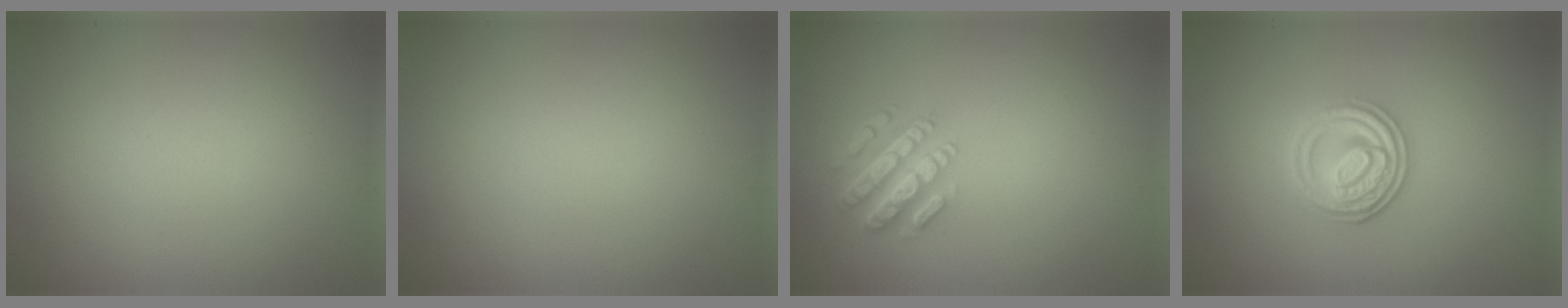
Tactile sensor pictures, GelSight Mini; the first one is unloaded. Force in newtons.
{"total": 0.0}
{"total": 4.3, "press": 3.4, "slide": 2.7}
{"total": 3.6, "press": 3.0, "slide": 1.9}